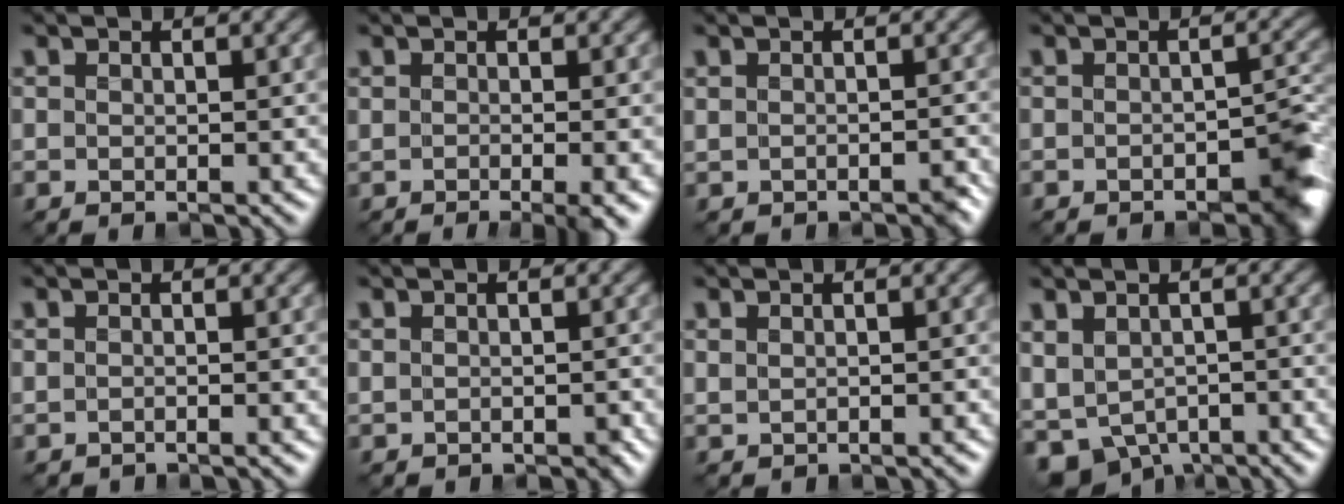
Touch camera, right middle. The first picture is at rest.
{"total": 1.4, "force": [-0.6, -0.1, 1.3], "torque": [-0.024, 0.000, -0.010]}
{"total": 1.6, "force": [-0.7, 0.9, 1.1], "torque": [-0.015, -0.007, -0.008]}
{"total": 5.7, "force": [-2.9, 2.8, 4.1], "torque": [-0.038, -0.012, -0.042]}
{"total": 0.0}
{"total": 1.6, "force": [-0.4, 1.0, 1.1], "torque": [-0.019, -0.007, -0.002]}
{"total": 0.8, "force": [0.3, 0.5, 0.6], "torque": [-0.011, -0.003, 0.011]}
{"total": 7.5, "force": [-3.3, 5.1, 4.3], "torque": [-0.087, -0.025, -0.057]}